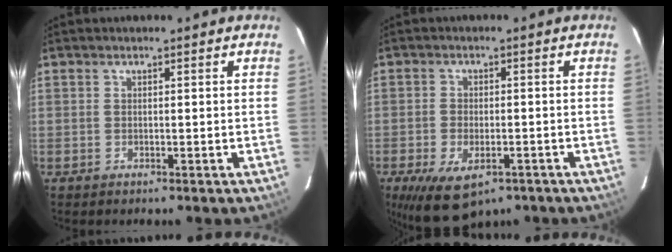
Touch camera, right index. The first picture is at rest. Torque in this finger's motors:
{"motor_torque": [1.19, -0.76, 0.55, 0.12]}